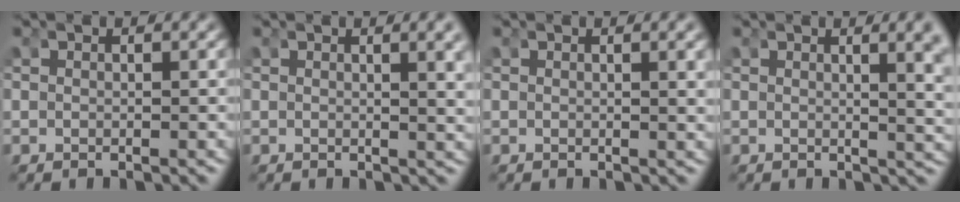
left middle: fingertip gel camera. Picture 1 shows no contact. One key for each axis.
{"total": 2.3, "fx": 1.0, "fy": -0.3, "fz": 2.0, "tx": -0.018, "ty": 0.003, "tz": 0.015}
{"total": 0.9, "fx": 0.4, "fy": -0.4, "fz": 0.7, "tx": -0.008, "ty": -0.001, "tz": 0.007}
{"total": 3.7, "fx": 1.5, "fy": 0.2, "fz": 3.4, "tx": -0.031, "ty": 0.004, "tz": 0.019}